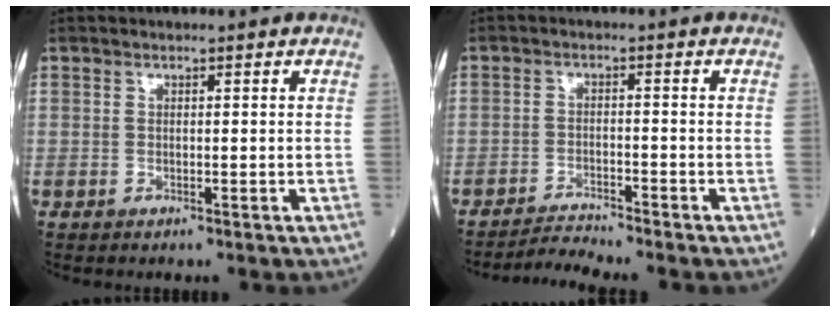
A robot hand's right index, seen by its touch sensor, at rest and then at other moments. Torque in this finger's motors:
{"motor_torque": [-0.08, -0.34, 0.07, 0.00]}